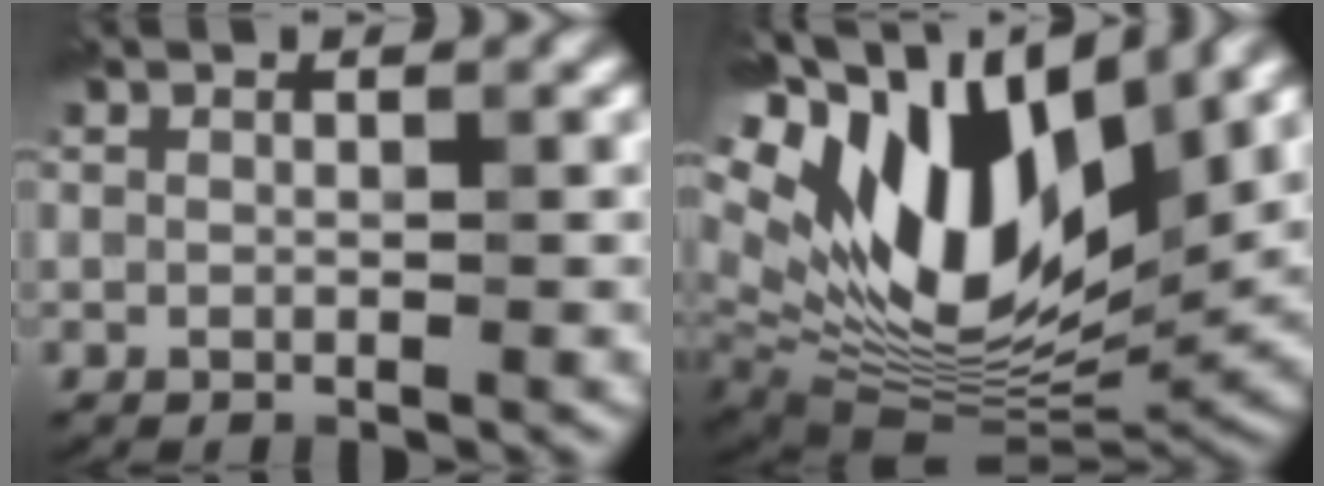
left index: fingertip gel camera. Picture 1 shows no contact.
{"total": 17.2, "force": [6.2, 8.7, 13.4], "torque": [-0.268, 0.013, 0.108]}